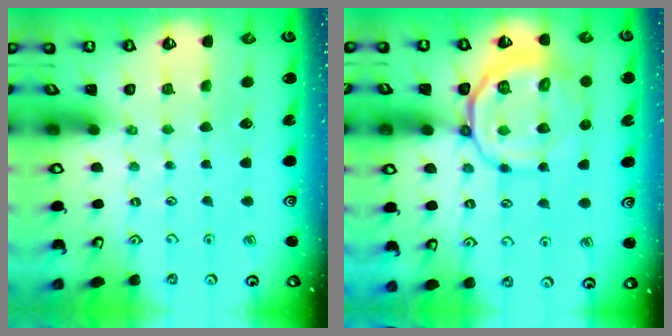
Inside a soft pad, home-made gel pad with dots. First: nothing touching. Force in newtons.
{"total": 13.9, "press": 13.8, "slide": 1.8}